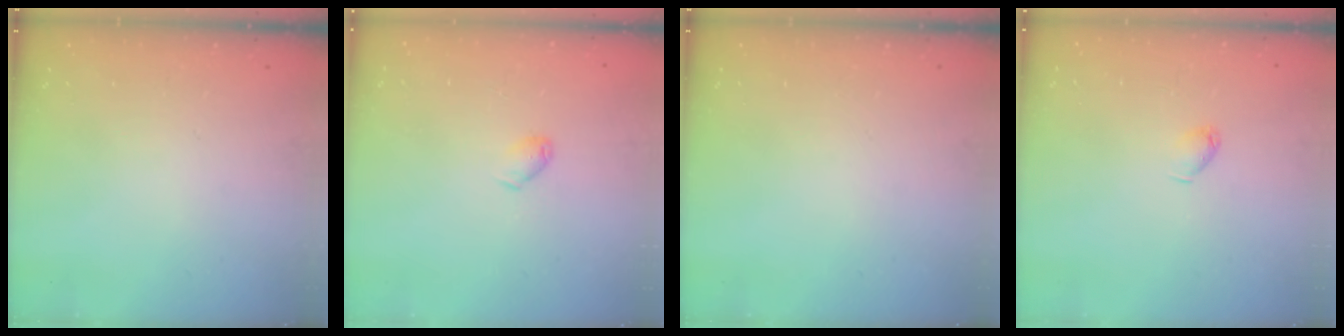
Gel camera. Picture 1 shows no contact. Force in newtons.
{"total": 3.4, "press": 3.3, "slide": 0.6}
{"total": 0.0}
{"total": 3.0, "press": 3.0, "slide": 0.3}